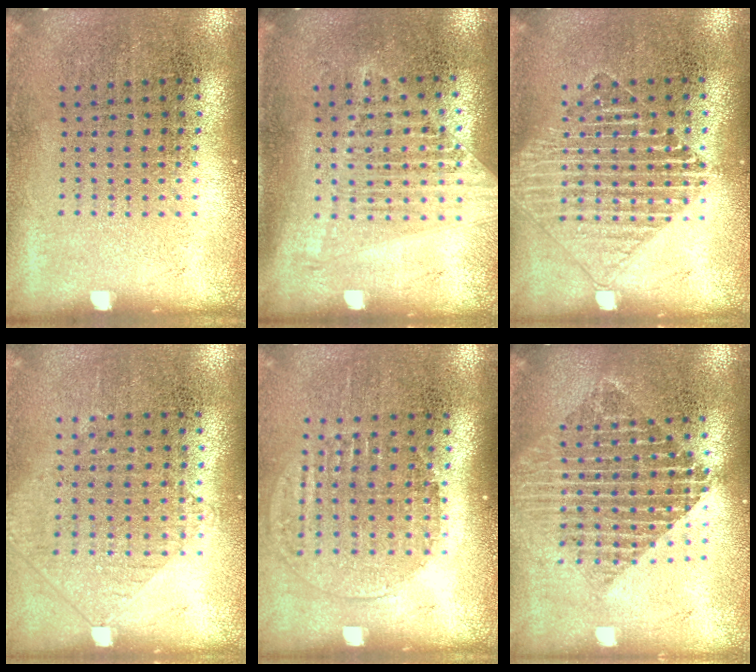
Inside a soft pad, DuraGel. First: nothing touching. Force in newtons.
{"total": 1.4, "press": 1.2, "slide": 0.6}
{"total": 1.4, "press": 1.3, "slide": 0.3}
{"total": 0.9, "press": 0.8, "slide": 0.3}
{"total": 1.3, "press": 1.2, "slide": 0.6}
{"total": 2.0, "press": 1.6, "slide": 1.2}